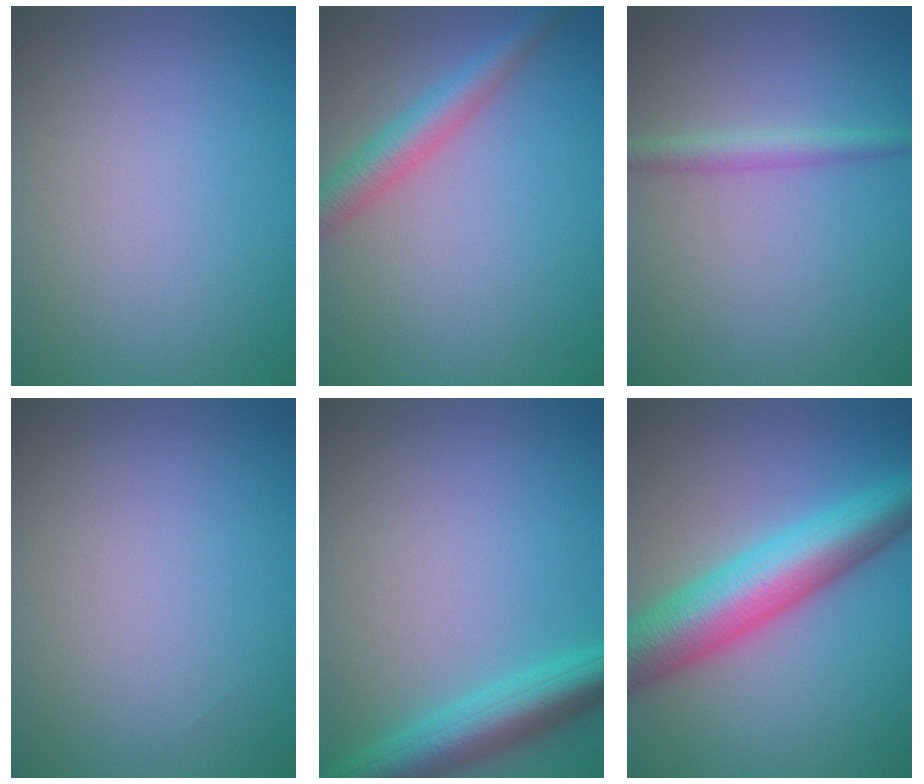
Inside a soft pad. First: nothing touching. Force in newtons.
{"total": 3.6, "press": 3.6, "slide": 0.1}
{"total": 1.9, "press": 1.9, "slide": 0.0}
{"total": 0.0}
{"total": 5.3, "press": 5.3, "slide": 0.2}
{"total": 9.2, "press": 9.2, "slide": 0.0}